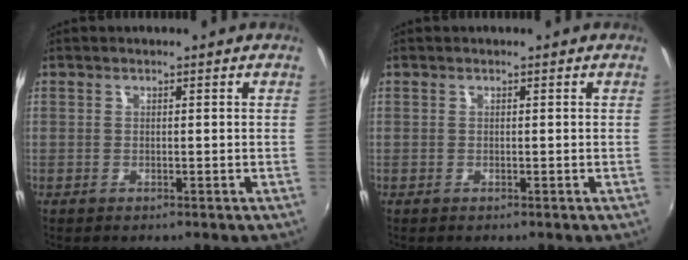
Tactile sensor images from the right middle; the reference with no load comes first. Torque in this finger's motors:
{"motor_torque": [0.19, -0.19, 0.05, 0.00]}